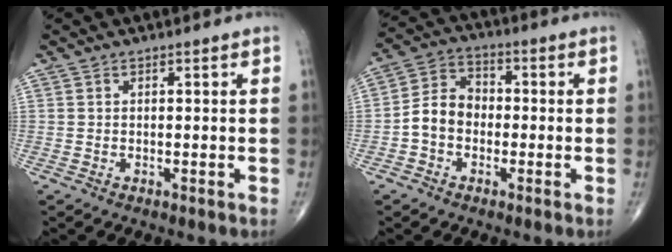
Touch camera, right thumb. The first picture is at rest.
{"total": 7.5, "force": [-1.7, 5.9, 4.3], "torque": [-0.065, 0.032, -0.046]}